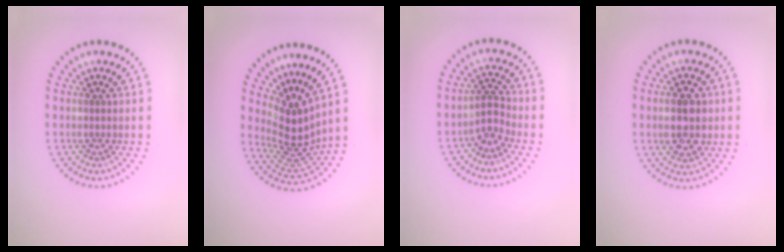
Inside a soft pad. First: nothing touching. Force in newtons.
{"total": 4.2, "press": 3.1, "slide": 2.9}
{"total": 1.7, "press": 1.4, "slide": 1.1}
{"total": 3.7, "press": 3.7, "slide": 0.5}